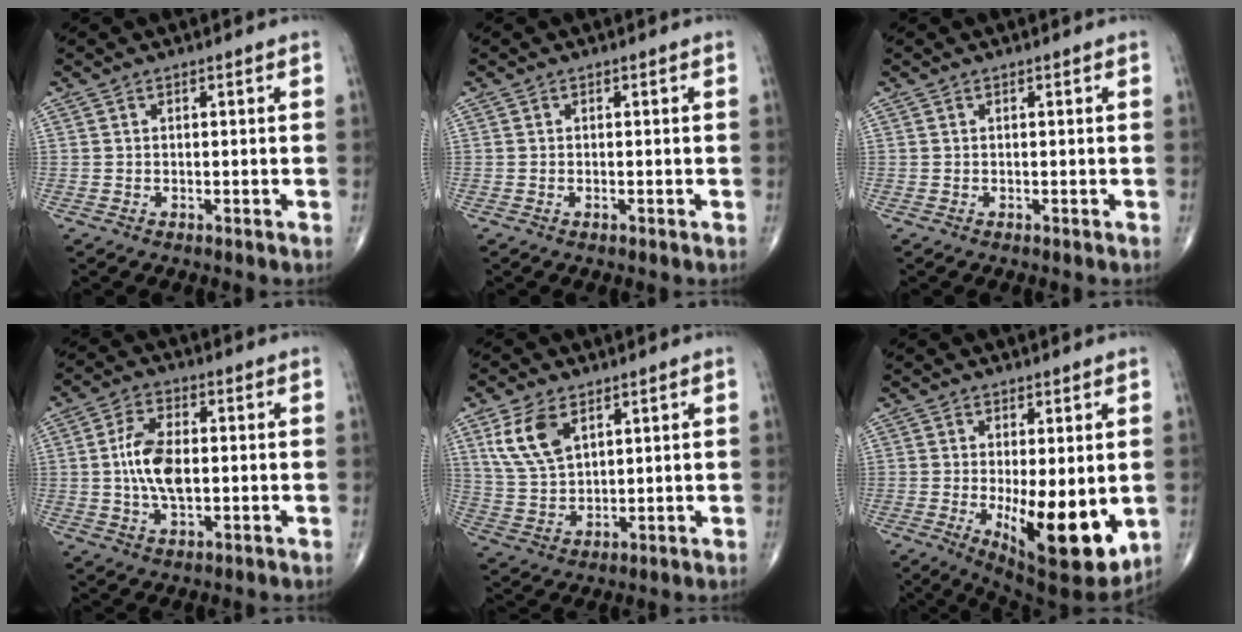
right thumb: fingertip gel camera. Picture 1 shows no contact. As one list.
[{"total": 0.0}, {"total": 0.0}, {"total": 9.2, "force": [0.1, 4.7, 7.9], "torque": [-0.154, 0.002, 0.000]}, {"total": 9.5, "force": [4.6, 5.2, 6.5], "torque": [-0.123, -0.014, 0.100]}, {"total": 14.5, "force": [-2.3, 5.1, 13.3], "torque": [-0.190, -0.032, -0.017]}]